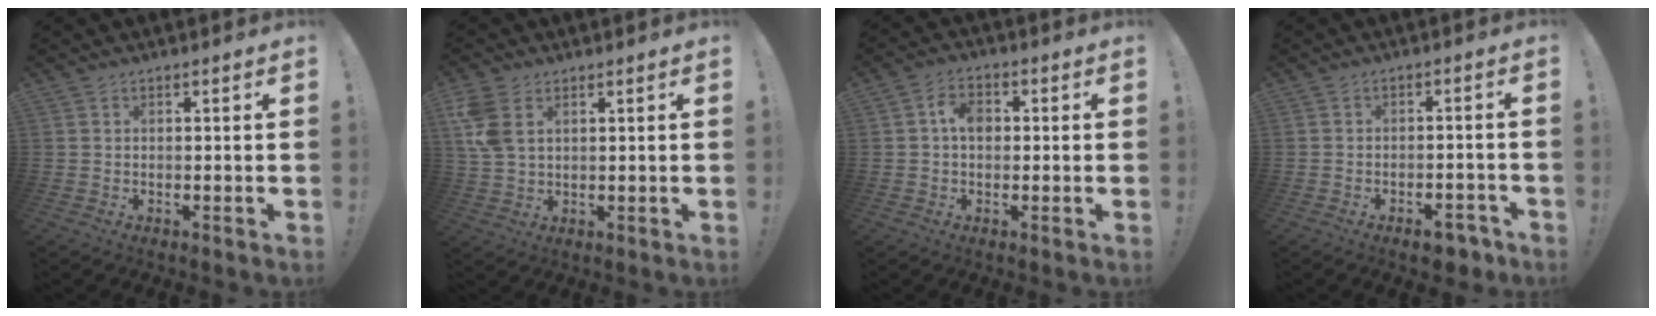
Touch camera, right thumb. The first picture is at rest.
{"total": 7.6, "force": [3.3, 4.6, 5.1], "torque": [-0.115, -0.007, 0.064]}
{"total": 5.9, "force": [0.7, 4.0, 4.2], "torque": [-0.071, 0.011, 0.011]}
{"total": 5.8, "force": [-3.9, 2.3, 3.7], "torque": [-0.047, 0.020, -0.062]}